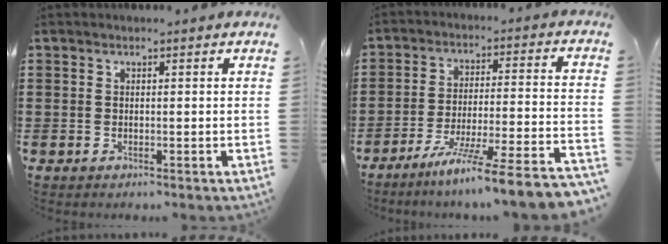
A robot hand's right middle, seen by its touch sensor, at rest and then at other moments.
{"total": 8.8, "force": [-7.4, -1.3, 4.7], "torque": [-0.075, -0.012, -0.147]}